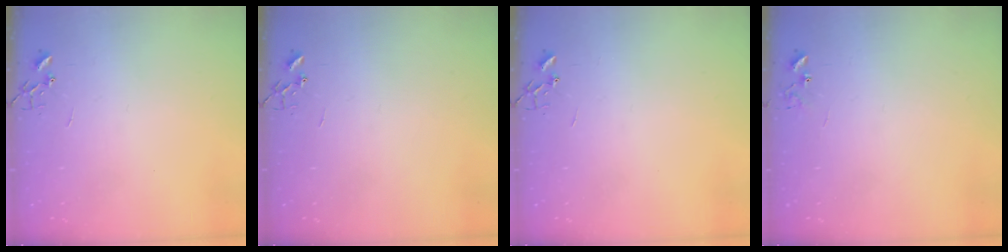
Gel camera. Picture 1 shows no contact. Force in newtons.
{"total": 0.0}
{"total": 0.0}
{"total": 5.9, "press": 5.9, "slide": 0.5}